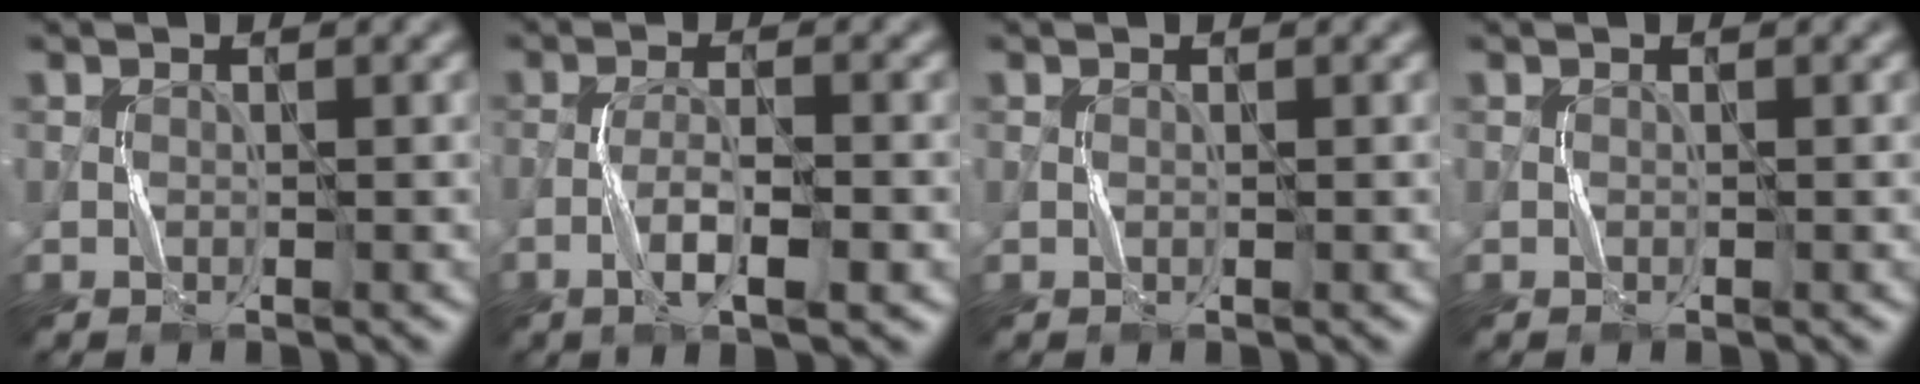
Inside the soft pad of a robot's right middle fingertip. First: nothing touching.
{"total": 4.0, "force": [-1.7, 0.9, 3.5], "torque": [-0.069, 0.004, -0.033]}
{"total": 0.0}
{"total": 0.0}